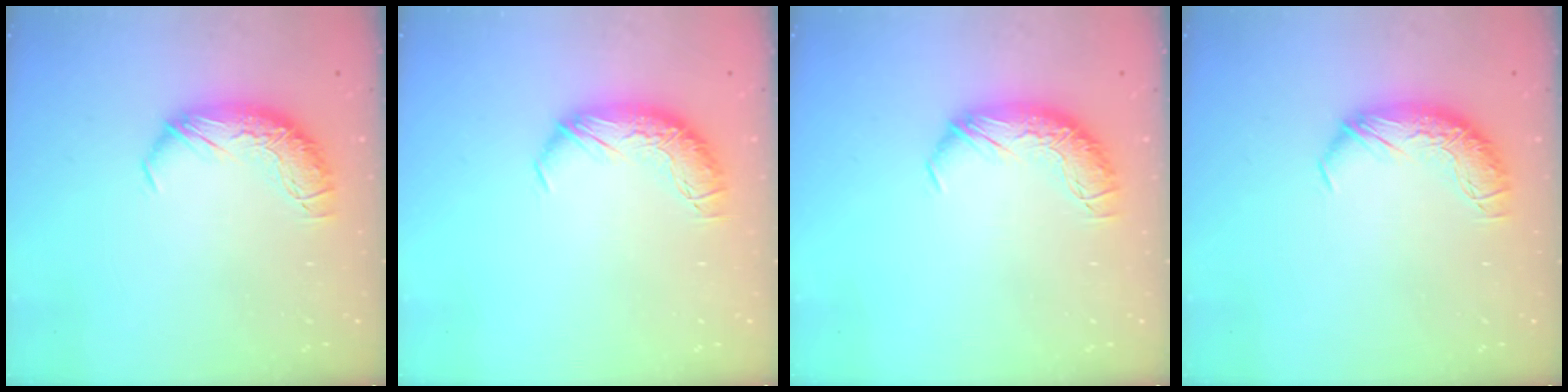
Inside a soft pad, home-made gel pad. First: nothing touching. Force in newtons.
{"total": 0.0}
{"total": 0.0}
{"total": 0.0}